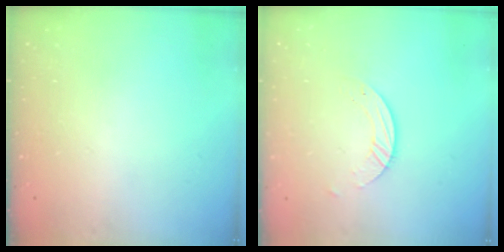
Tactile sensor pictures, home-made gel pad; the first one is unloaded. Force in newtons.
{"total": 3.4, "press": 3.4, "slide": 0.1}